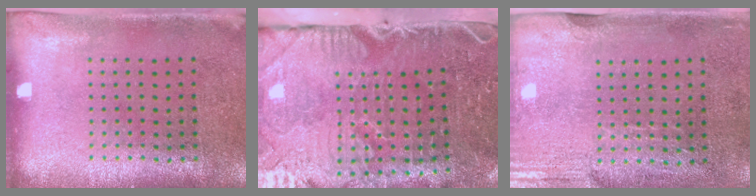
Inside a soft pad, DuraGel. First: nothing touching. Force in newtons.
{"total": 5.4, "press": 4.4, "slide": 3.2}
{"total": 3.0, "press": 2.5, "slide": 1.6}